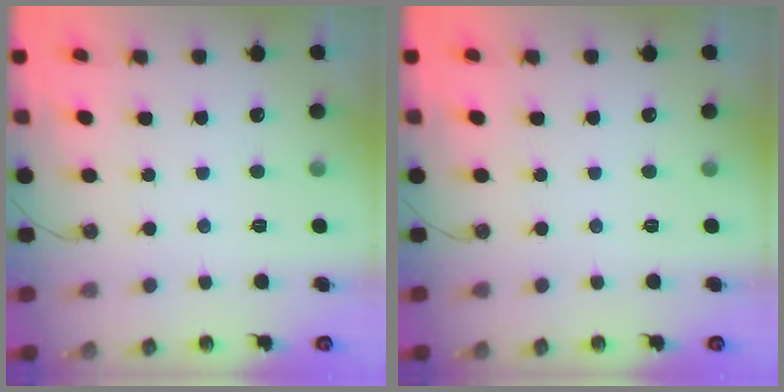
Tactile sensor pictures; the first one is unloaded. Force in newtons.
{"total": 0.0}